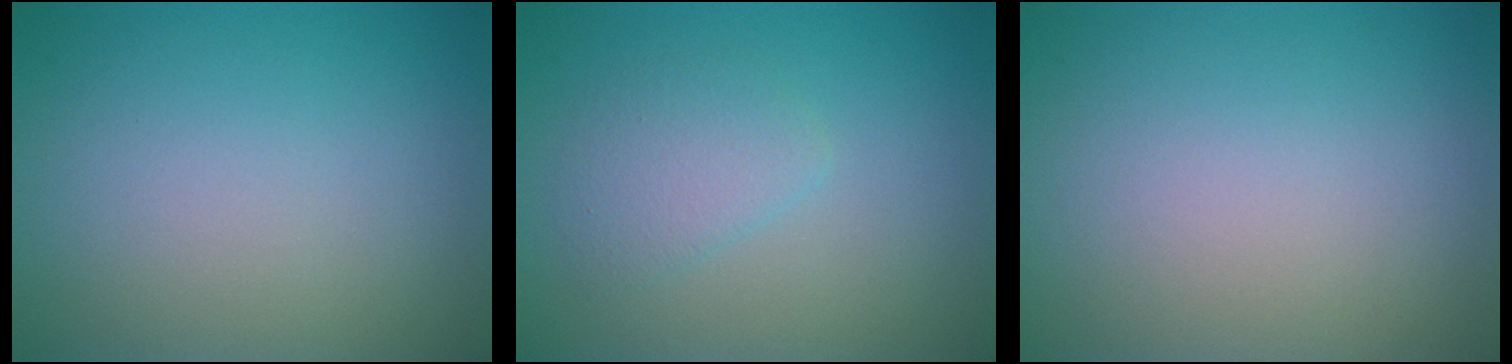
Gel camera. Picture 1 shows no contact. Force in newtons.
{"total": 2.1, "press": 2.1, "slide": 0.1}
{"total": 0.0}